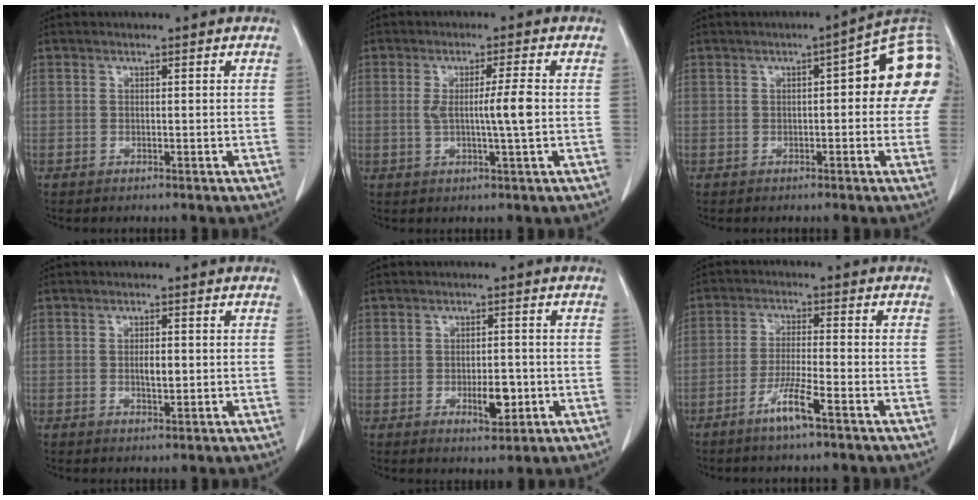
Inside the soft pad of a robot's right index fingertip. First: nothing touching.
{"total": 5.2, "force": [-0.1, -0.5, 5.1], "torque": [-0.089, -0.005, -0.001]}
{"total": 11.3, "force": [1.6, 2.8, 10.8], "torque": [-0.129, 0.038, 0.015]}
{"total": 2.6, "force": [-0.1, 0.9, 2.4], "torque": [-0.043, 0.000, 0.001]}
{"total": 4.7, "force": [-1.0, 2.2, 4.0], "torque": [-0.061, -0.001, -0.006]}
{"total": 5.7, "force": [-3.5, -0.1, 4.5], "torque": [-0.089, -0.007, -0.069]}